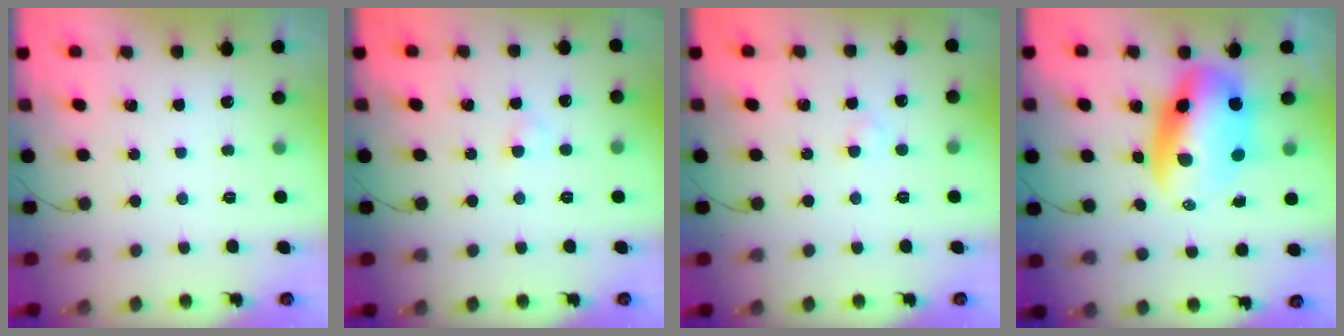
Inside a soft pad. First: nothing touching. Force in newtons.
{"total": 2.4, "press": 2.2, "slide": 1.0}
{"total": 1.6, "press": 1.4, "slide": 0.8}
{"total": 12.4, "press": 12.0, "slide": 2.8}